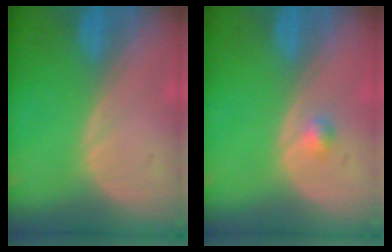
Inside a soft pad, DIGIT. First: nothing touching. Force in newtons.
{"total": 1.5, "press": 1.3, "slide": 0.8}